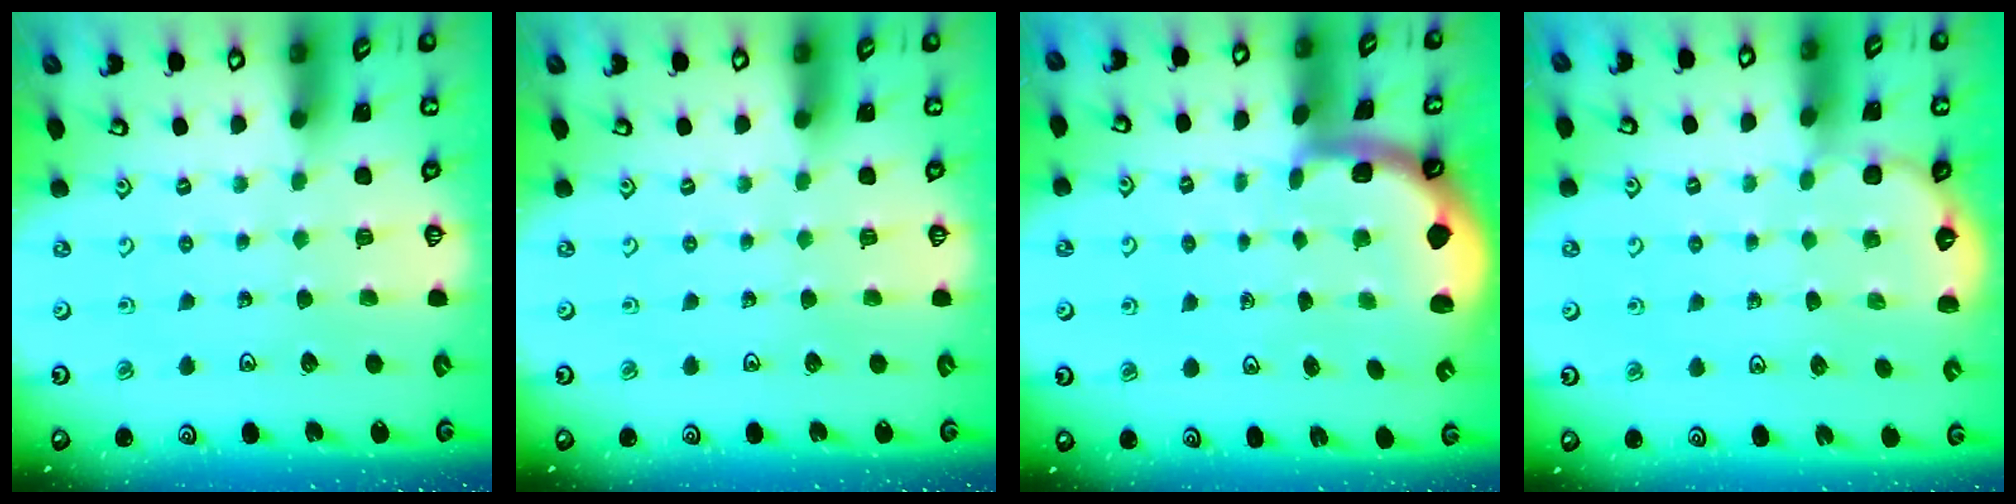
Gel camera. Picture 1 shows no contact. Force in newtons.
{"total": 0.0}
{"total": 1.5, "press": 1.5, "slide": 0.3}
{"total": 3.0, "press": 2.6, "slide": 1.5}